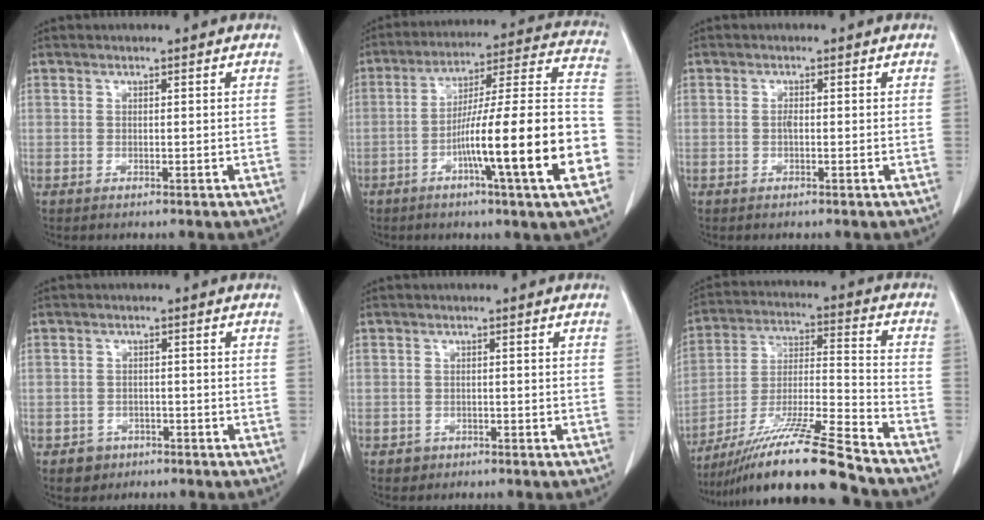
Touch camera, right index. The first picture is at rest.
{"total": 21.1, "force": [-6.9, -0.2, 19.9], "torque": [-0.259, 0.009, -0.110]}
{"total": 0.7, "force": [-0.1, 0.2, 0.7], "torque": [-0.012, 0.003, -0.002]}
{"total": 3.1, "force": [-1.8, 2.6, 0.1], "torque": [0.002, 0.012, -0.024]}
{"total": 1.8, "force": [-1.1, 1.5, -0.2], "torque": [0.003, 0.008, -0.017]}
{"total": 18.8, "force": [-15.4, -0.8, 10.7], "torque": [-0.209, -0.024, -0.276]}